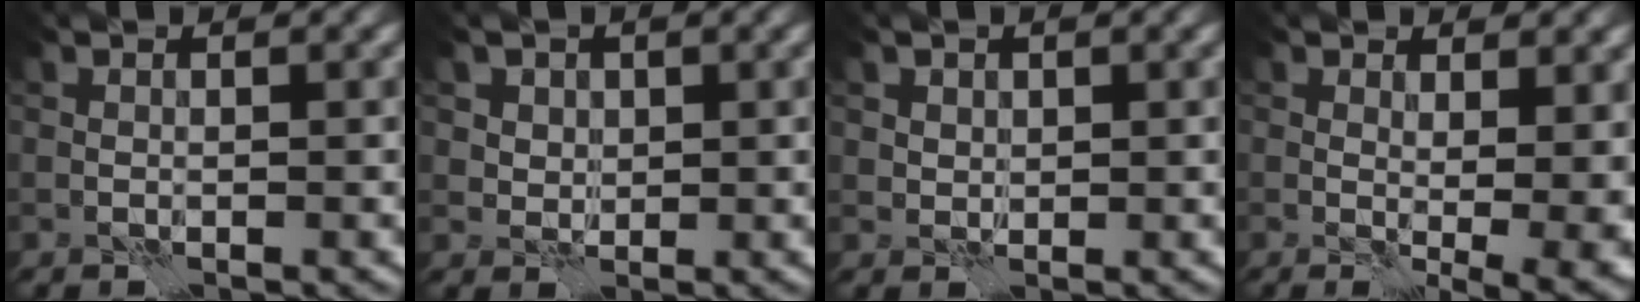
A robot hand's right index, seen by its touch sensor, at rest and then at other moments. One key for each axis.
{"total": 2.6, "fx": 1.4, "fy": 2.1, "fz": 0.8, "tx": -0.020, "ty": -0.009, "tz": 0.036}
{"total": 1.4, "fx": 0.8, "fy": 1.2, "fz": 0.4, "tx": -0.007, "ty": -0.002, "tz": 0.015}
{"total": 6.9, "fx": 1.1, "fy": 2.8, "fz": 6.2, "tx": -0.062, "ty": -0.012, "tz": 0.028}